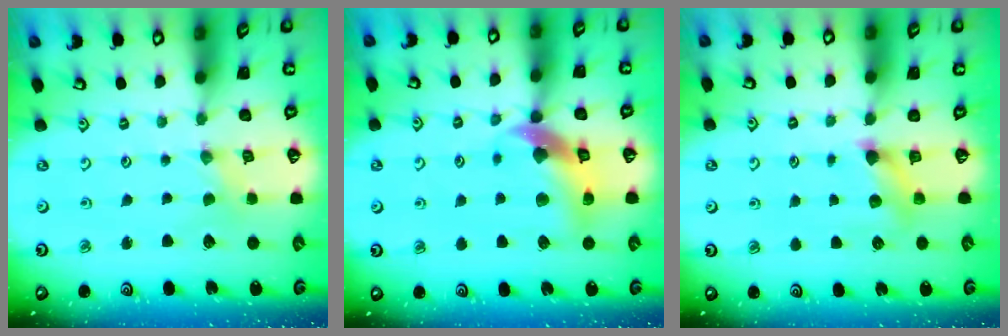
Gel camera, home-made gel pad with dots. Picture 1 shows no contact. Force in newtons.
{"total": 12.4, "press": 12.3, "slide": 1.6}
{"total": 6.5, "press": 6.4, "slide": 0.8}